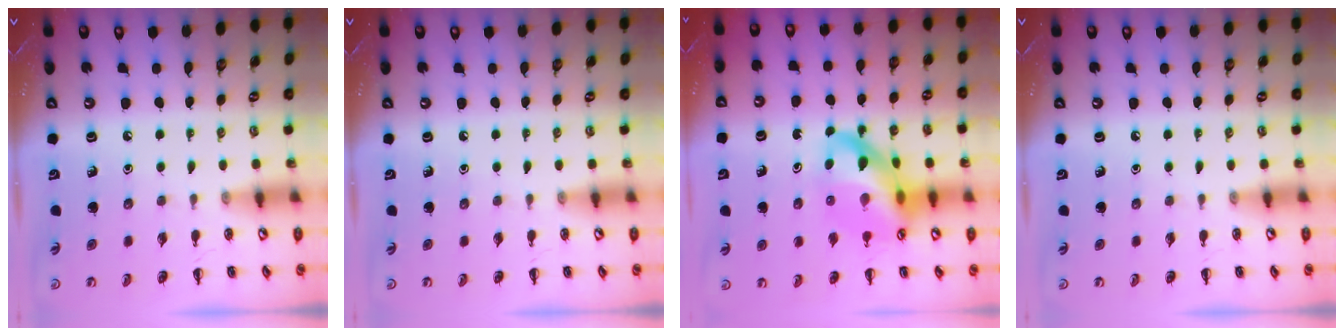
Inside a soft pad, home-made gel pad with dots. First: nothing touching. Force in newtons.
{"total": 0.0}
{"total": 16.5, "press": 15.9, "slide": 4.3}
{"total": 0.0}